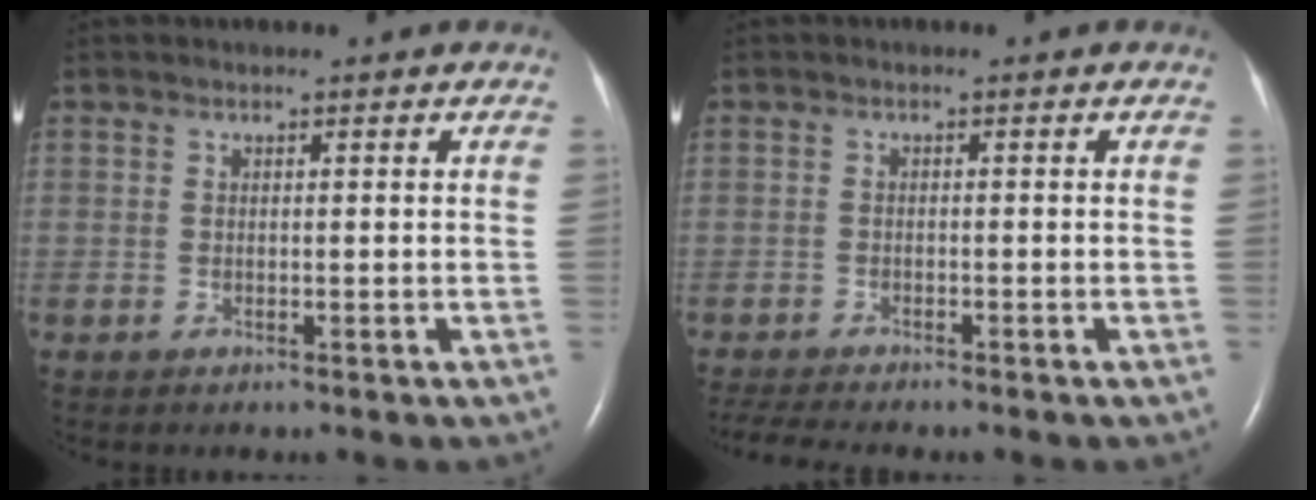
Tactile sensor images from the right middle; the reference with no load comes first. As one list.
[{"total": 5.1, "force": [-4.7, 0.1, 2.2], "torque": [-0.039, -0.013, -0.075]}]